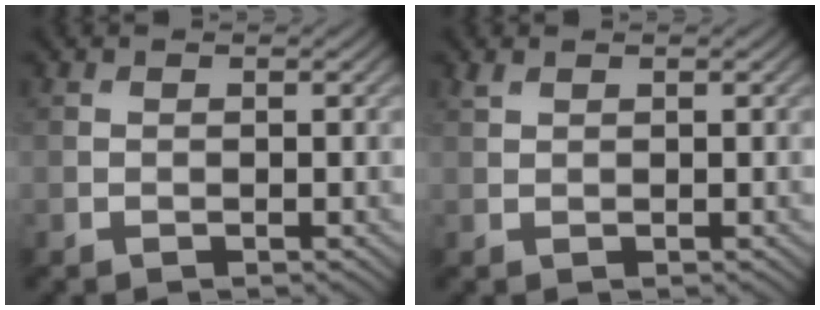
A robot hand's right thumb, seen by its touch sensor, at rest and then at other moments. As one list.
[{"total": 0.8, "force": [0.6, 0.2, 0.4], "torque": [-0.014, 0.002, 0.016]}]